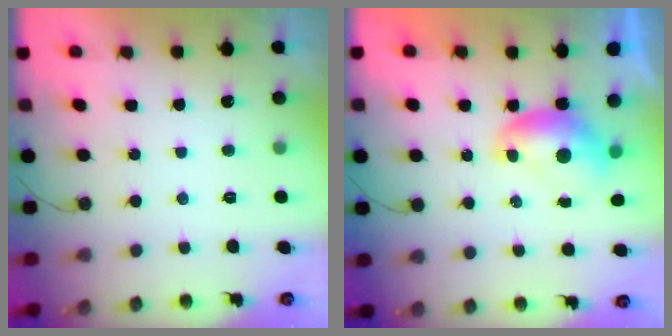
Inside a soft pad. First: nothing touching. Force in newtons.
{"total": 7.4, "press": 7.4, "slide": 0.1}